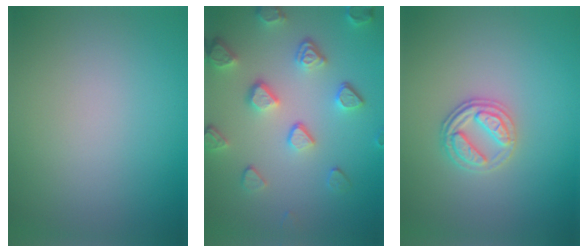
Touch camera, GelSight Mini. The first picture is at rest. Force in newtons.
{"total": 5.0, "press": 3.9, "slide": 3.1}
{"total": 2.7, "press": 2.6, "slide": 0.8}